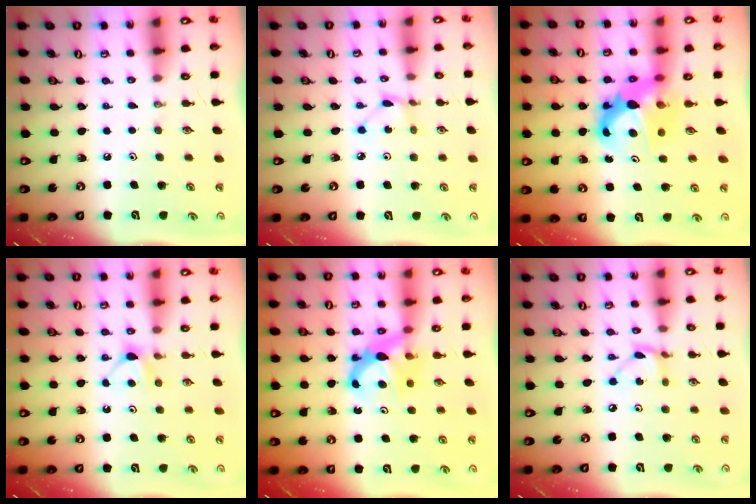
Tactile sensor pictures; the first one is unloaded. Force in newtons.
{"total": 2.2, "press": 2.2, "slide": 0.3}
{"total": 9.6, "press": 9.5, "slide": 0.5}
{"total": 4.1, "press": 4.1, "slide": 0.5}
{"total": 6.8, "press": 6.8, "slide": 0.3}
{"total": 5.1, "press": 5.1, "slide": 0.2}